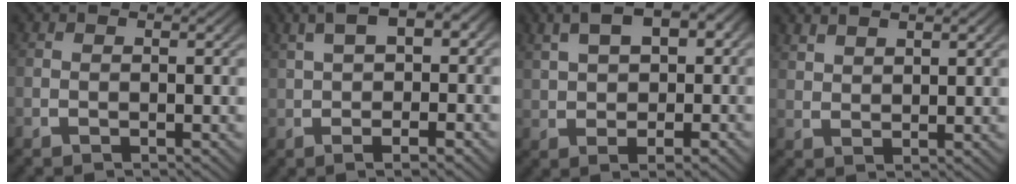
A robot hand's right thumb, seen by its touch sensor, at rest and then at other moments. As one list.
[{"total": 5.5, "force": [1.6, 2.2, 4.8], "torque": [-0.071, 0.022, 0.017]}, {"total": 6.5, "force": [2.1, 3.6, 4.9], "torque": [-0.068, 0.014, 0.035]}, {"total": 2.4, "force": [2.3, 0.3, 0.6], "torque": [-0.008, 0.007, 0.050]}]